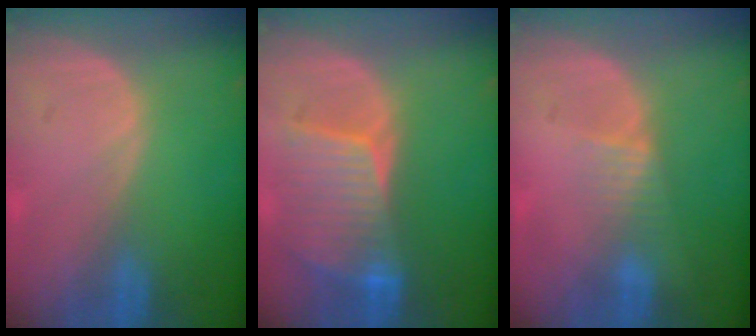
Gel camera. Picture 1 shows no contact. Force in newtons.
{"total": 8.4, "press": 7.7, "slide": 3.4}
{"total": 2.6, "press": 2.4, "slide": 0.9}